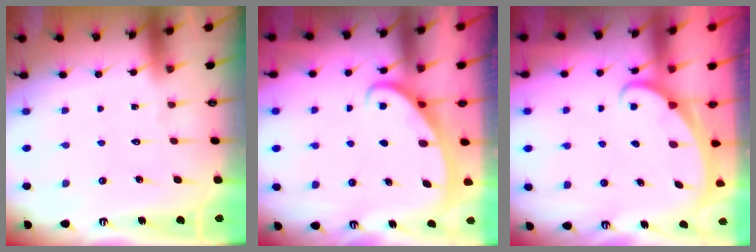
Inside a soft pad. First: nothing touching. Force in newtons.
{"total": 2.7, "press": 2.7, "slide": 0.3}
{"total": 1.6, "press": 1.6, "slide": 0.1}